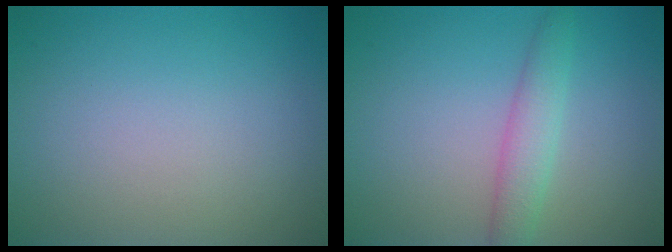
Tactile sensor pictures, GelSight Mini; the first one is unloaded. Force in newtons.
{"total": 2.6, "press": 2.6, "slide": 0.1}